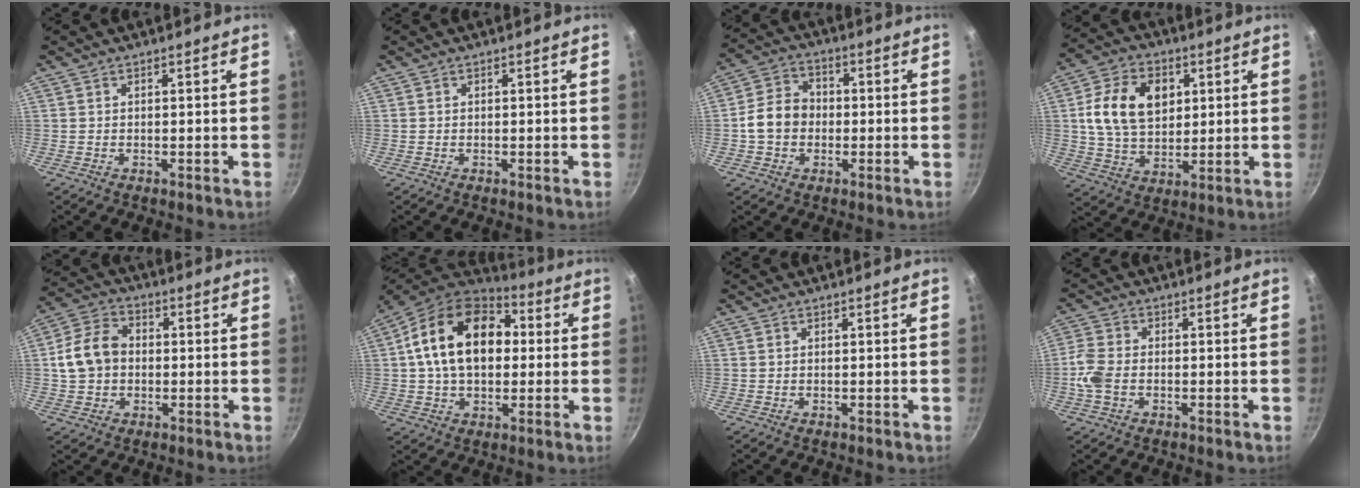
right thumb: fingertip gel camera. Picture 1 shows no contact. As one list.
[{"total": 0.0}, {"total": 8.3, "force": [-1.0, 6.7, 4.7], "torque": [-0.057, 0.024, -0.031]}, {"total": 14.4, "force": [3.2, 10.1, 9.7], "torque": [-0.157, -0.002, 0.053]}, {"total": 10.0, "force": [0.1, 7.7, 6.3], "torque": [-0.098, 0.022, -0.009]}, {"total": 19.9, "force": [2.9, 13.4, 14.4], "torque": [-0.215, 0.027, 0.032]}, {"total": 0.0}, {"total": 5.5, "force": [-1.4, 3.6, 3.9], "torque": [-0.091, 0.011, -0.039]}]